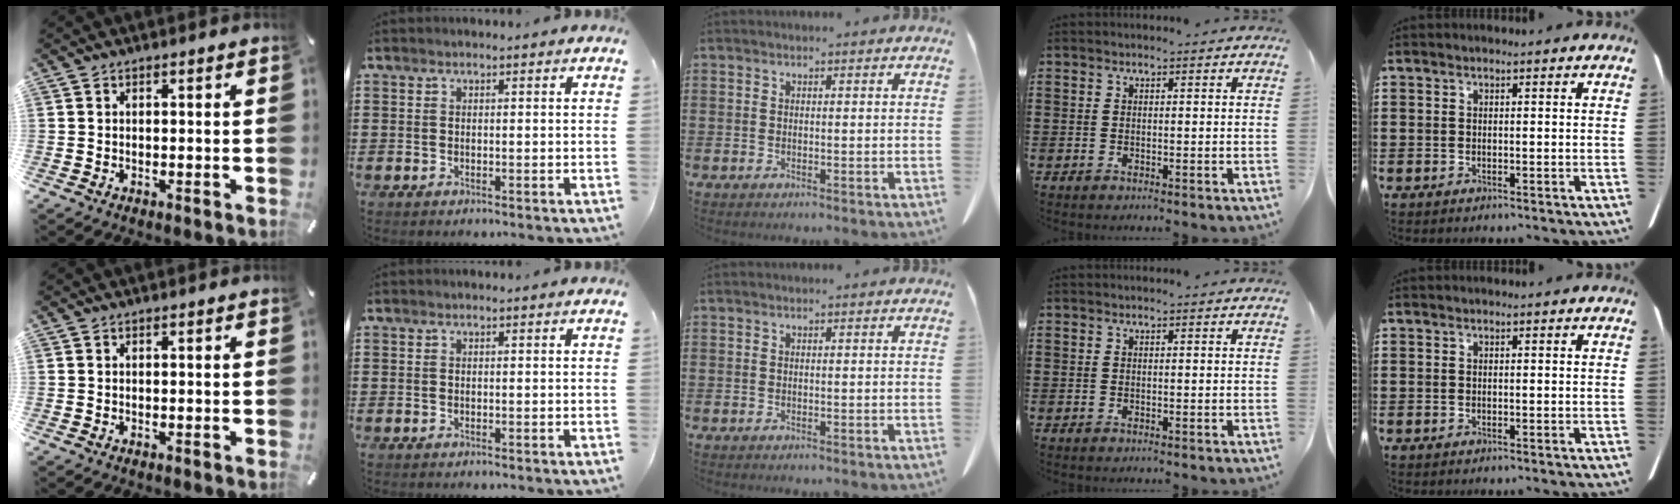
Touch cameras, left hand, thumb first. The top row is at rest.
{}